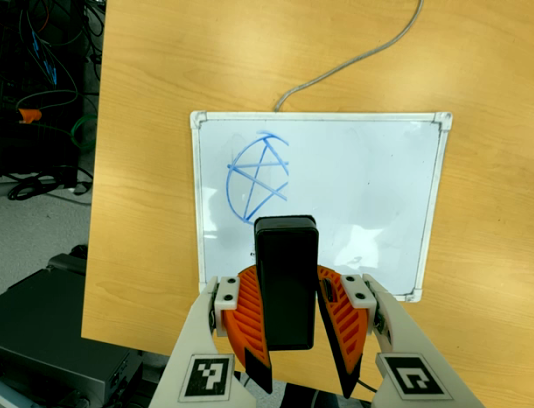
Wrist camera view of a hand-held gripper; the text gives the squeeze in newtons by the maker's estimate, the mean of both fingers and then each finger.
{"total": 8.7, "left": 8.5, "right": 8.8}